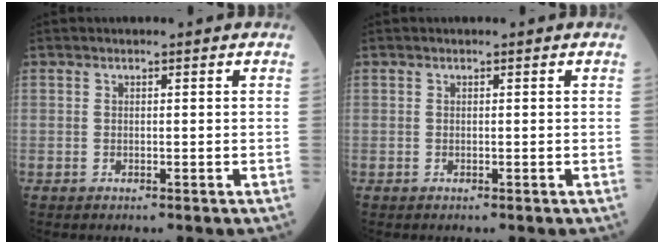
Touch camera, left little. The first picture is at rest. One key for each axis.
{"total": 0.0}